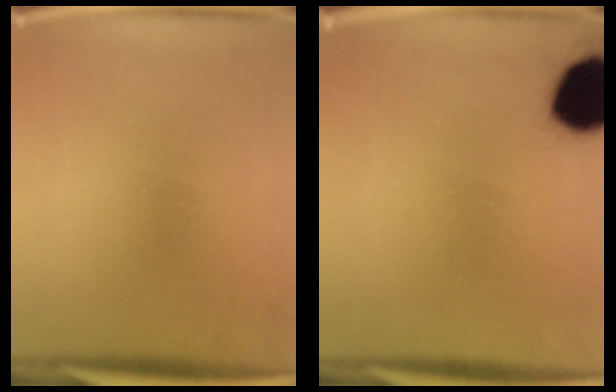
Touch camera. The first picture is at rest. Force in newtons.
{"total": 13.9}